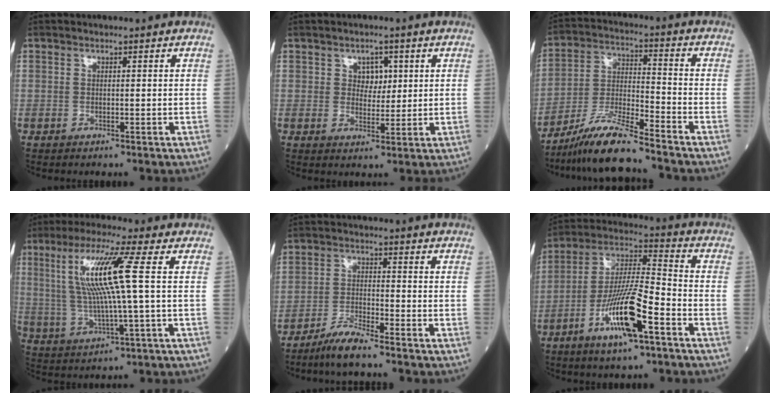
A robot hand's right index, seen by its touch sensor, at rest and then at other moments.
{"total": 3.3, "force": [1.2, 2.4, 1.8], "torque": [-0.015, 0.003, 0.018]}
{"total": 10.1, "force": [-8.6, -0.5, 5.3], "torque": [-0.109, -0.017, -0.162]}
{"total": 11.3, "force": [2.2, -0.7, 11.0], "torque": [-0.223, 0.007, 0.043]}
{"total": 5.3, "force": [-4.6, -0.4, 2.6], "torque": [-0.051, -0.020, -0.094]}
{"total": 13.7, "force": [-6.3, 1.9, 12.0], "torque": [-0.234, -0.005, -0.115]}